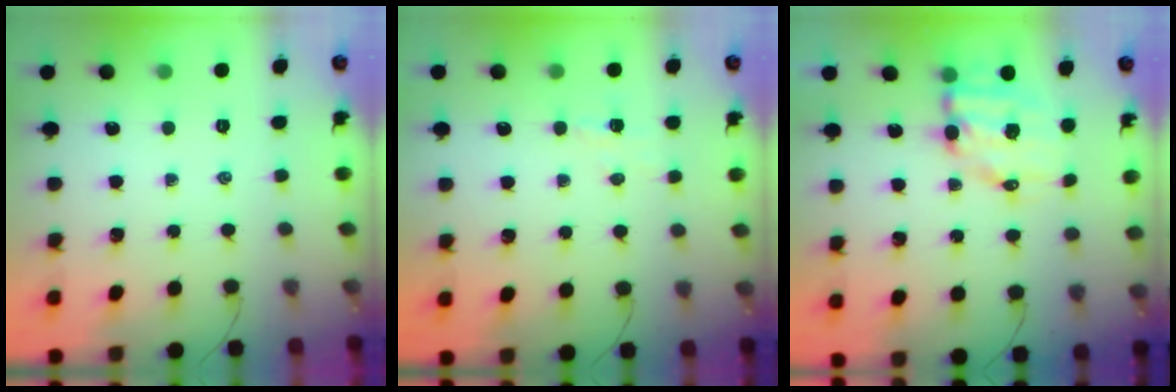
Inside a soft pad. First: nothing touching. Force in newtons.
{"total": 2.9, "press": 2.8, "slide": 0.8}
{"total": 8.6, "press": 8.4, "slide": 1.9}